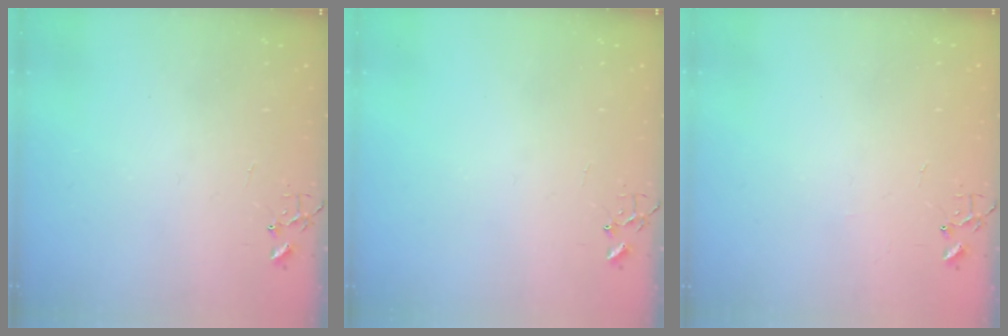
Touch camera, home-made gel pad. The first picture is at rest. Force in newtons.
{"total": 0.0}
{"total": 1.8, "press": 1.8, "slide": 0.3}